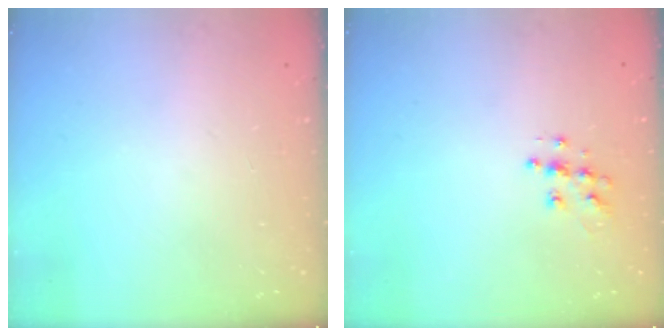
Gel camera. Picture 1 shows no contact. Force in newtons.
{"total": 8.0, "press": 8.0, "slide": 0.4}